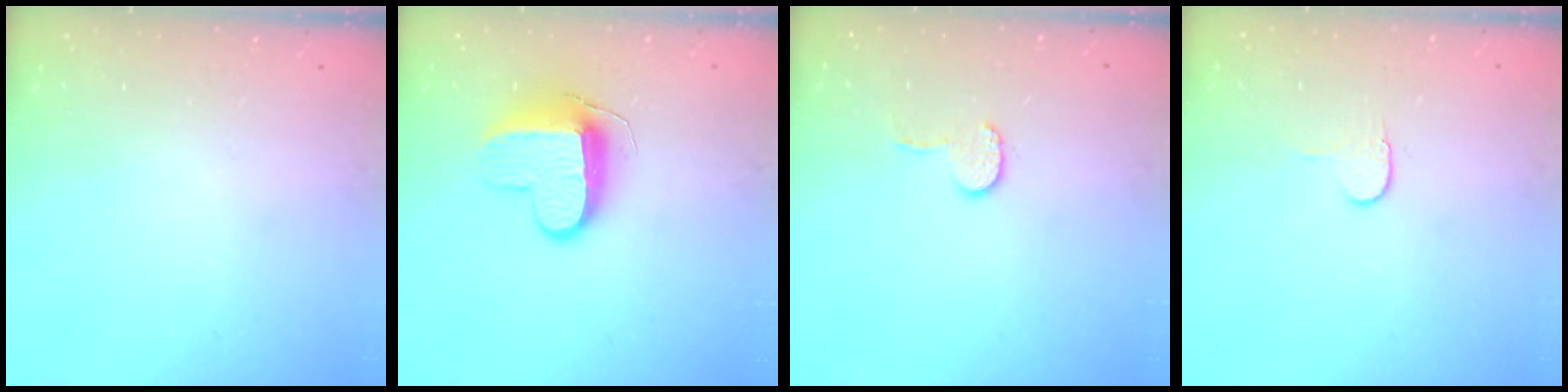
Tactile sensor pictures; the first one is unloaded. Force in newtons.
{"total": 9.4, "press": 9.3, "slide": 1.3}
{"total": 6.4, "press": 6.4, "slide": 0.6}
{"total": 5.0, "press": 4.9, "slide": 0.4}